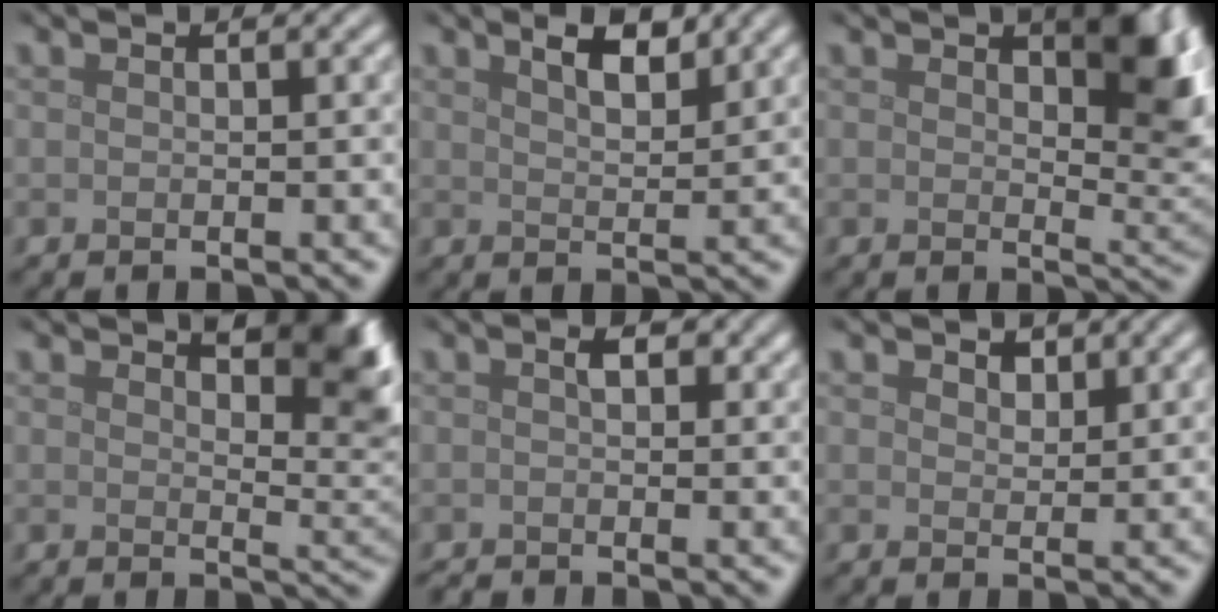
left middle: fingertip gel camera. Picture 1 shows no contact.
{"total": 2.9, "force": [2.1, 0.8, 1.8], "torque": [-0.034, 0.002, 0.035]}
{"total": 6.4, "force": [2.4, 3.1, 5.0], "torque": [-0.060, -0.006, 0.040]}
{"total": 6.0, "force": [3.5, 2.6, 4.2], "torque": [-0.045, -0.003, 0.051]}
{"total": 1.3, "force": [-0.3, 0.8, 1.0], "torque": [-0.017, -0.001, -0.006]}
{"total": 1.3, "force": [1.0, 0.8, 0.5], "torque": [-0.012, -0.002, 0.016]}